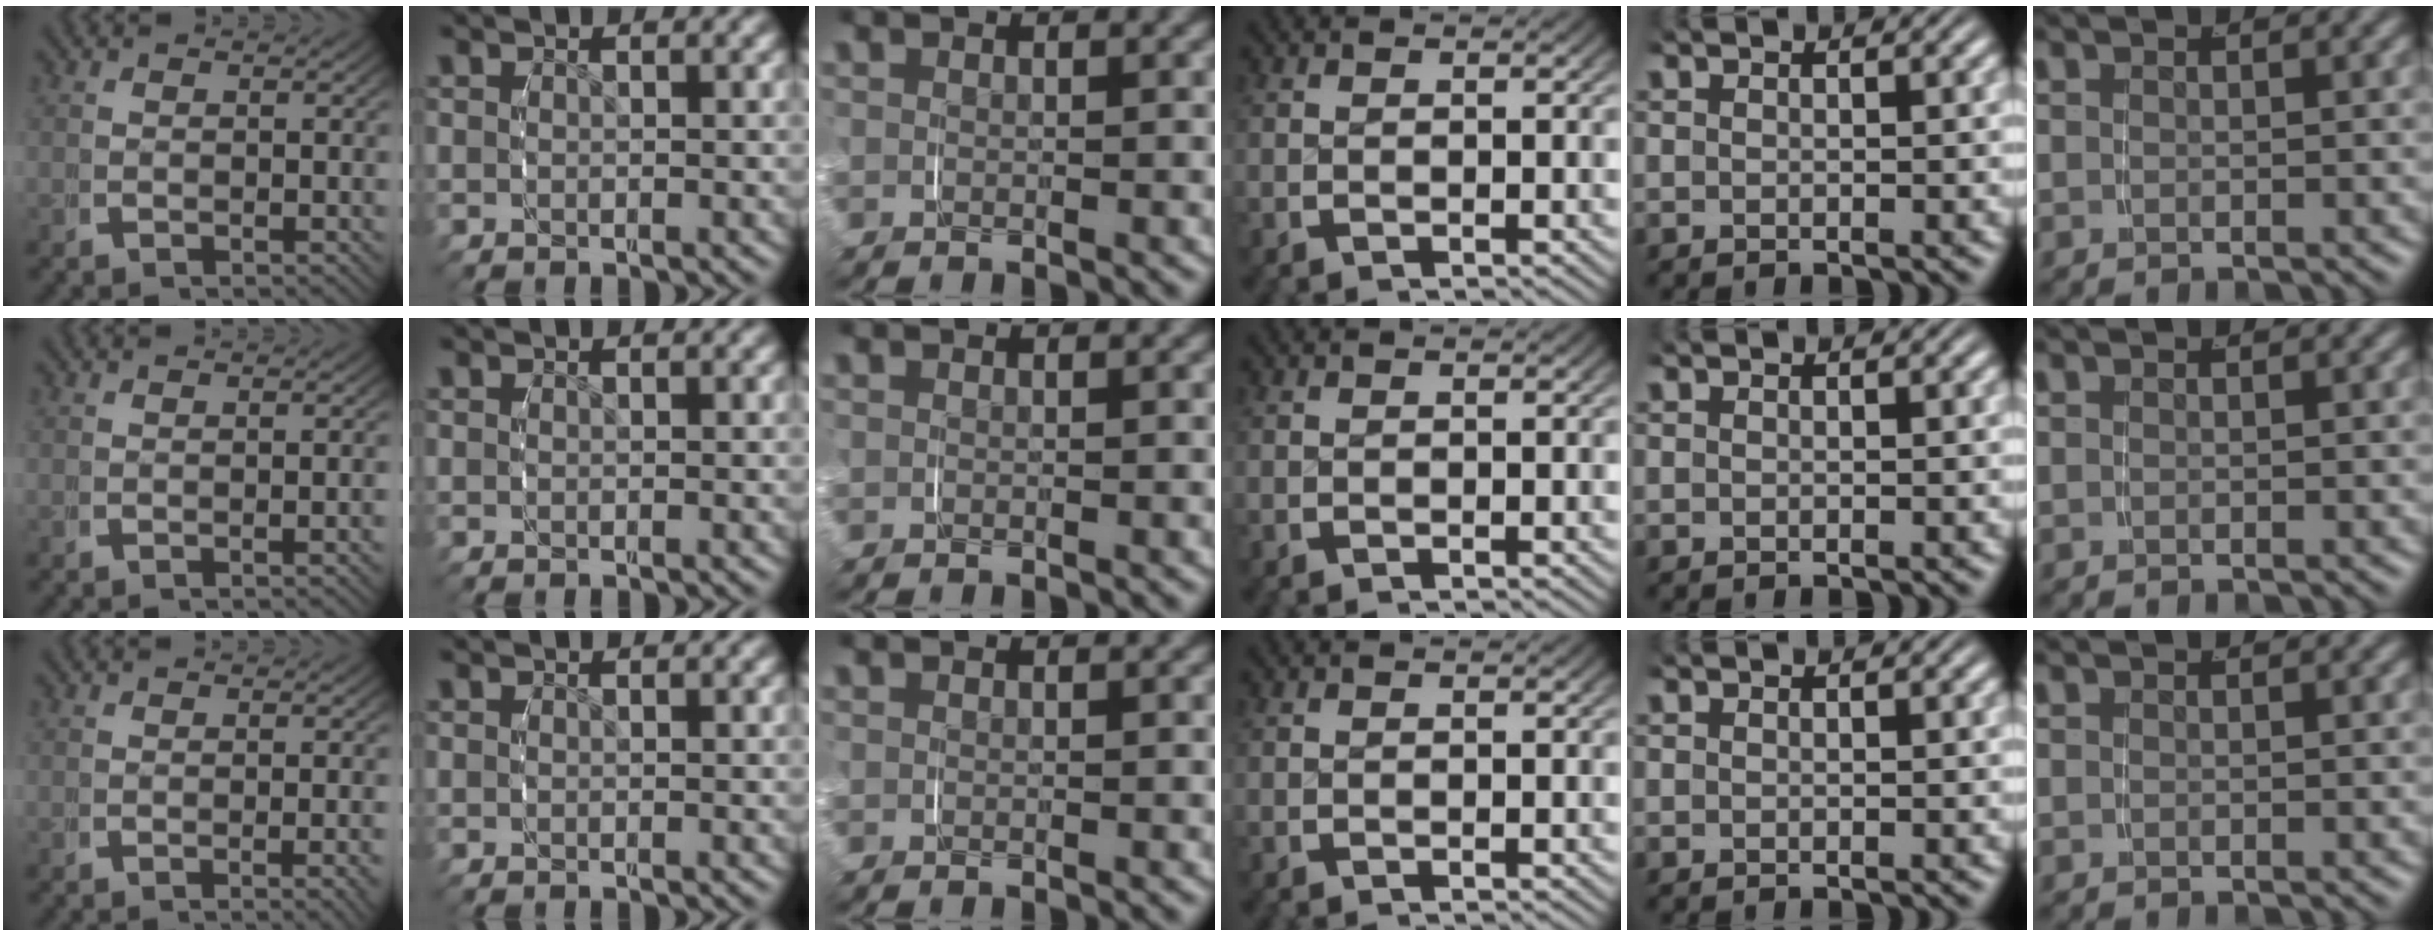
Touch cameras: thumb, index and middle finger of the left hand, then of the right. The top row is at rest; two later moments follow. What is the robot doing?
{"motion": "grasp_and_lifting", "object": "measuring cup"}